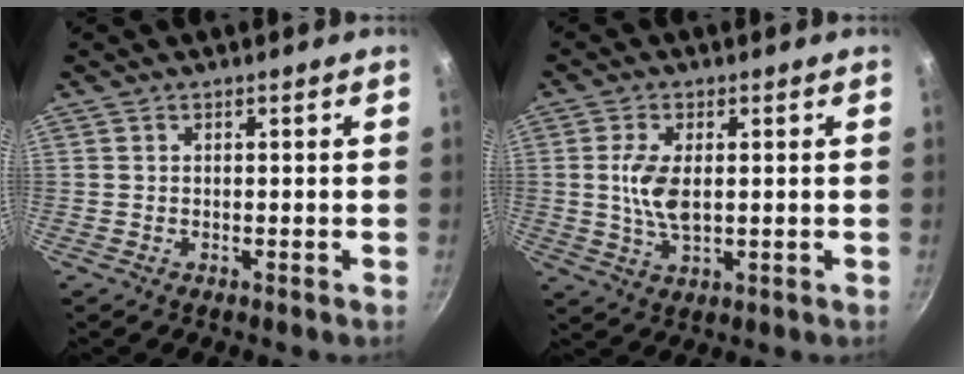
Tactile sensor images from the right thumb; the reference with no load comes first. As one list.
[{"total": 6.9, "force": [0.6, 3.4, 6.0], "torque": [-0.119, -0.003, 0.014]}]